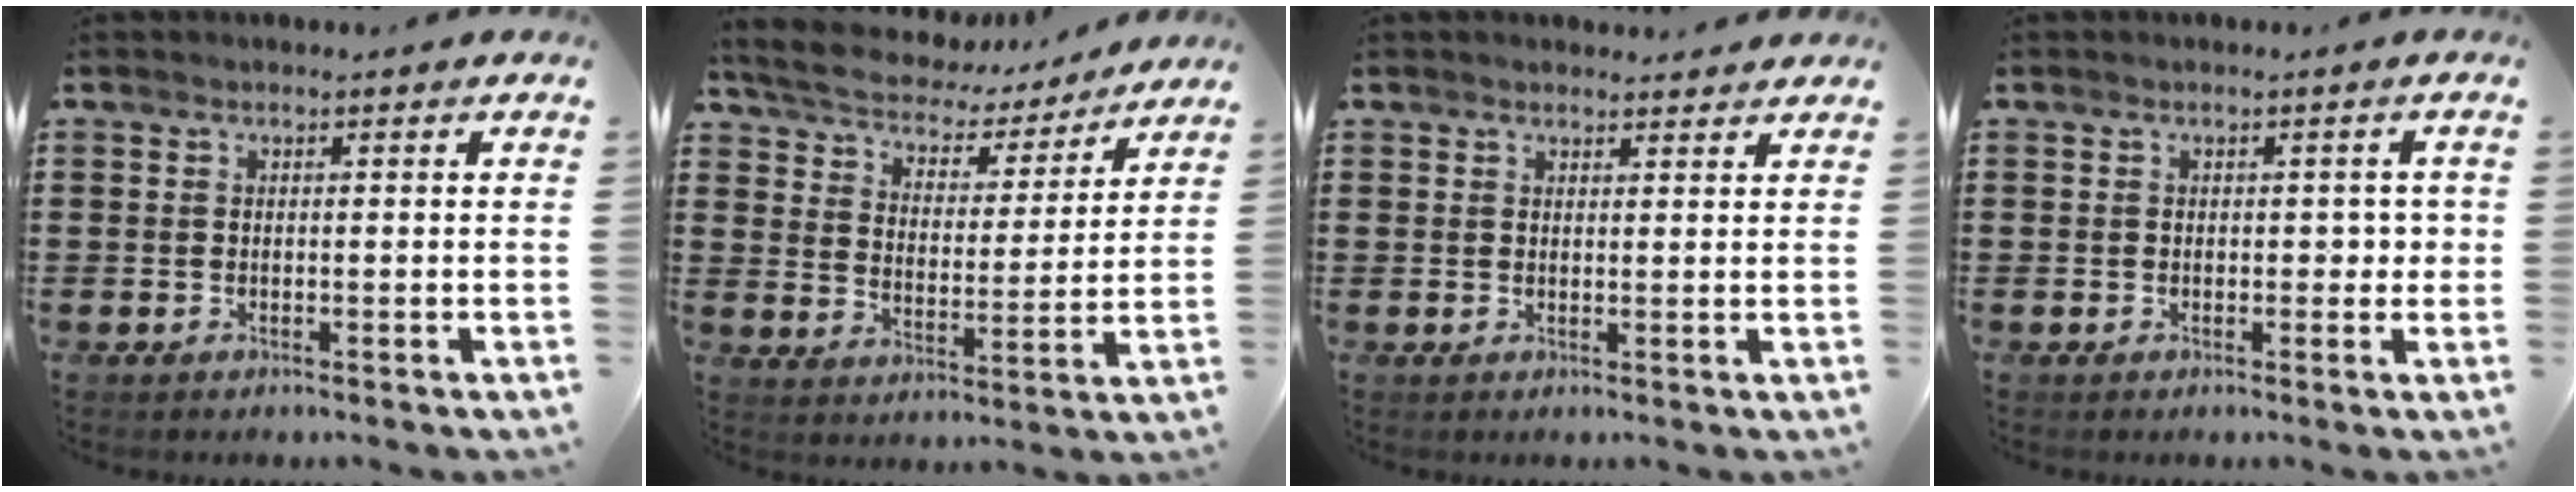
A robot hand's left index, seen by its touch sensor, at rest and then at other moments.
{"total": 5.5, "force": [5.3, 1.0, 0.9], "torque": [-0.048, -0.037, 0.087]}
{"total": 1.6, "force": [1.5, 0.3, -0.1], "torque": [-0.002, 0.003, 0.031]}
{"total": 2.1, "force": [0.2, 1.2, 1.7], "torque": [-0.018, -0.001, -0.002]}